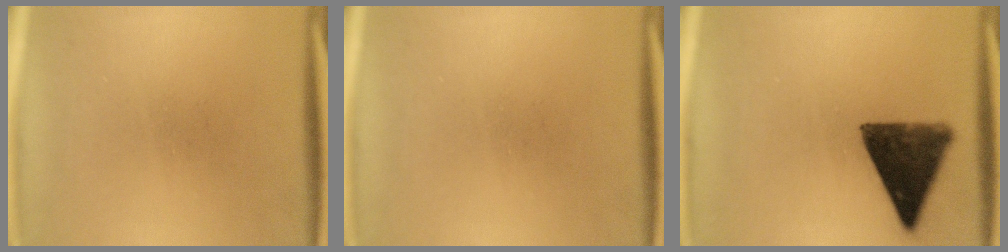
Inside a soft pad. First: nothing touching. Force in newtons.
{"total": 0.0}
{"total": 11.5}